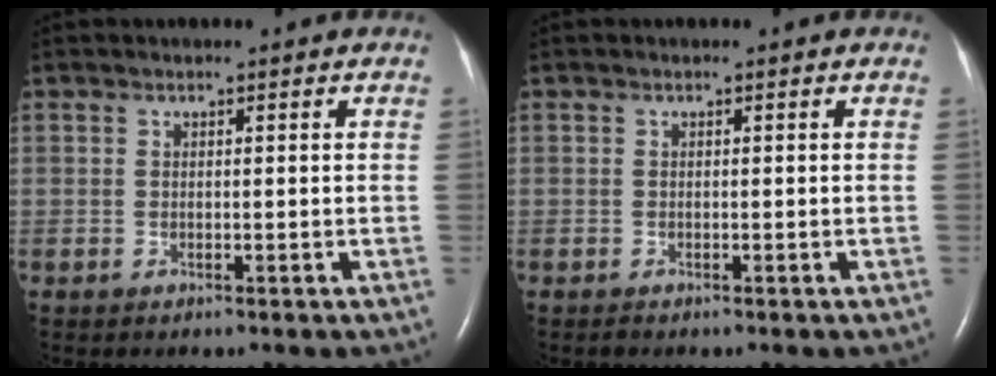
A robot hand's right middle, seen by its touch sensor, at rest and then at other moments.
{"total": 0.0}